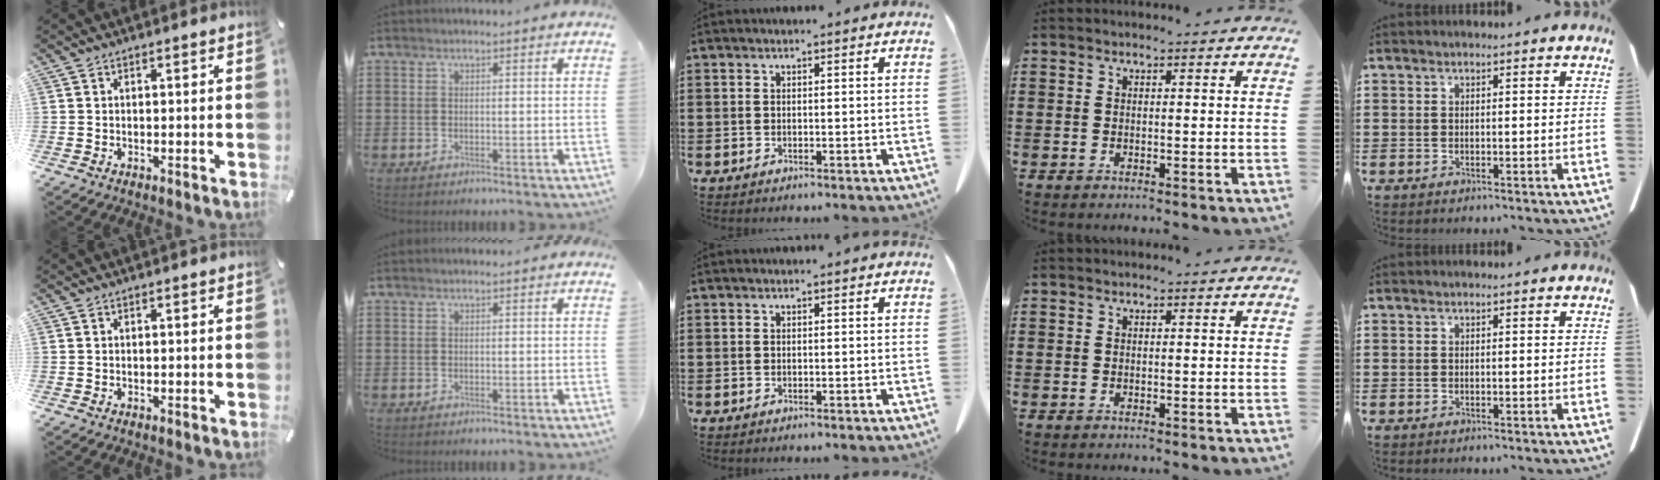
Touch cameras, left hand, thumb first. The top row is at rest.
{}